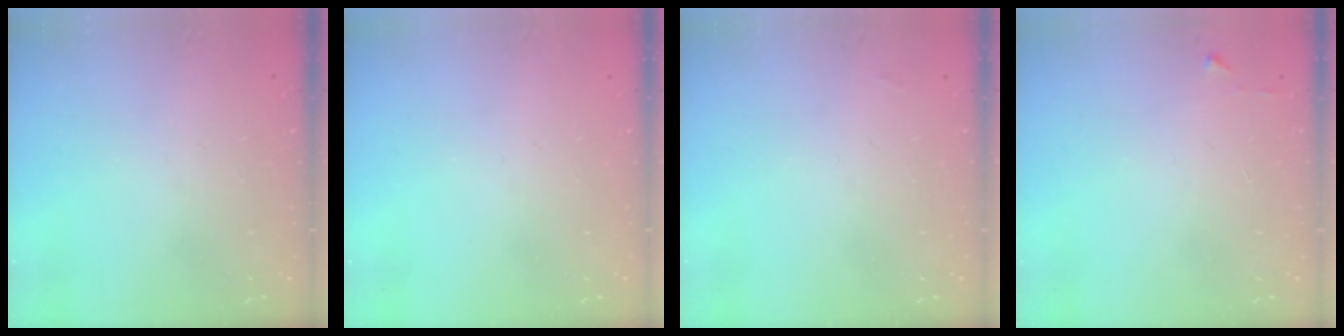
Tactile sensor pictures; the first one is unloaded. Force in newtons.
{"total": 0.0}
{"total": 1.3, "press": 1.3, "slide": 0.2}
{"total": 2.4, "press": 2.4, "slide": 0.3}